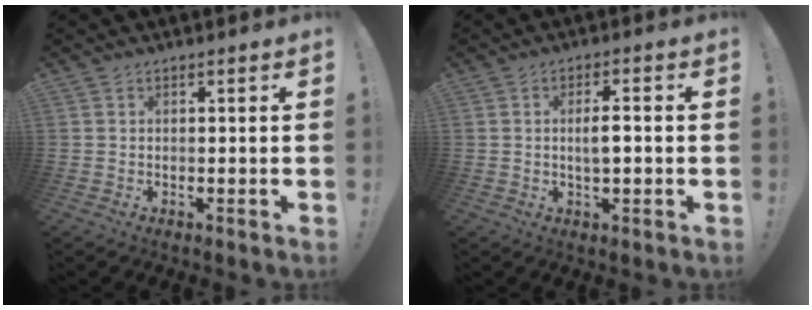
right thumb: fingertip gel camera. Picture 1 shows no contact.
{"total": 4.2, "force": [-0.4, 1.2, 4.0], "torque": [-0.062, 0.002, -0.011]}